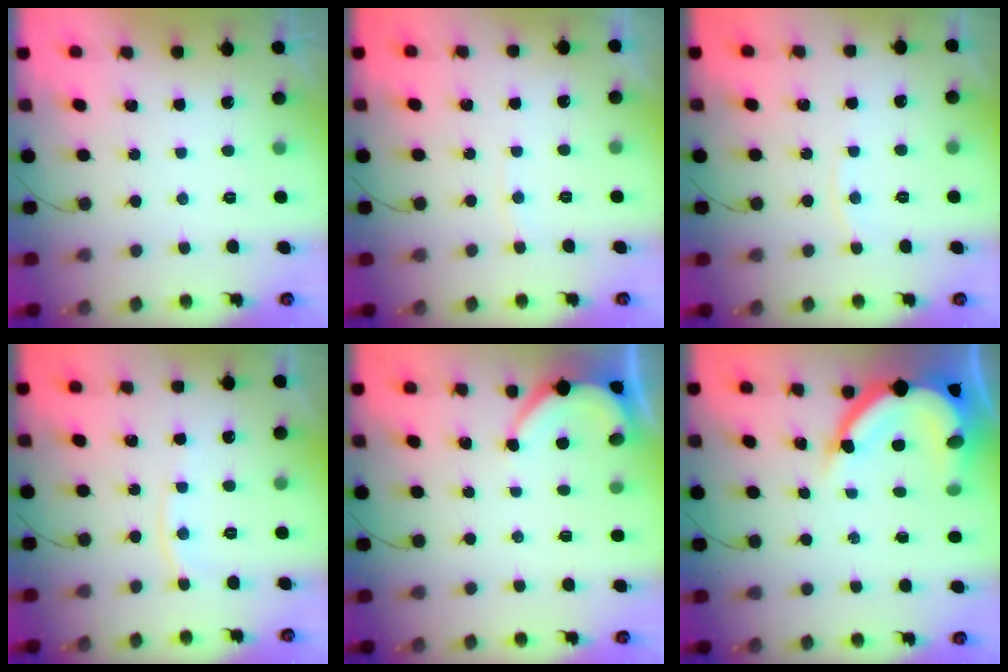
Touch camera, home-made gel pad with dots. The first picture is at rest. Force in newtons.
{"total": 2.9, "press": 2.9, "slide": 0.4}
{"total": 4.2, "press": 4.2, "slide": 0.6}
{"total": 4.7, "press": 4.7, "slide": 0.8}
{"total": 3.1, "press": 3.0, "slide": 0.4}
{"total": 14.3, "press": 14.2, "slide": 1.5}